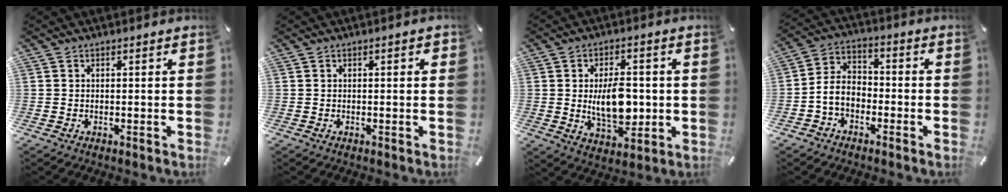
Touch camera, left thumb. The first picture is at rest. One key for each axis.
{"total": 1.2, "fx": 0.1, "fy": 0.3, "fz": 1.1, "tx": -0.022, "ty": 0.002, "tz": 0.000}
{"total": 11.7, "fx": -0.2, "fy": 6.9, "fz": 9.4, "tx": -0.164, "ty": -0.005, "tz": -0.008}
{"total": 6.7, "fx": -3.0, "fy": 5.0, "fz": 3.3, "tx": -0.078, "ty": 0.015, "tz": -0.061}